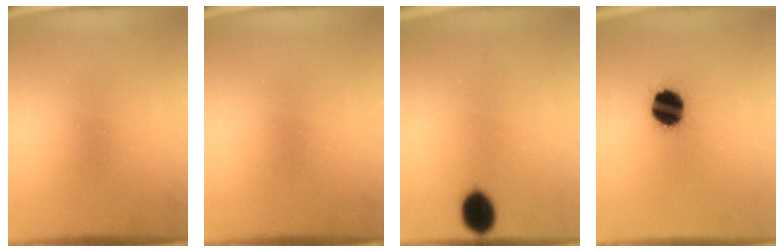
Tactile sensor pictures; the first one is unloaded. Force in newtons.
{"total": 0.0}
{"total": 6.3}
{"total": 12.0}